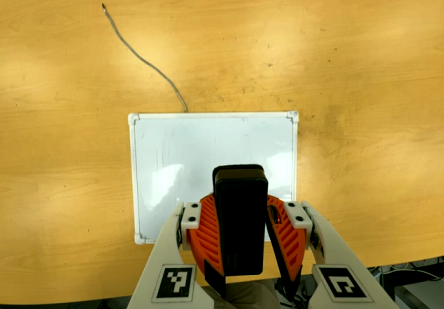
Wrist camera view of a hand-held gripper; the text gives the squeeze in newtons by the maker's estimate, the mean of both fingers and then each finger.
{"total": 8.8, "left": 8.9, "right": 8.7}